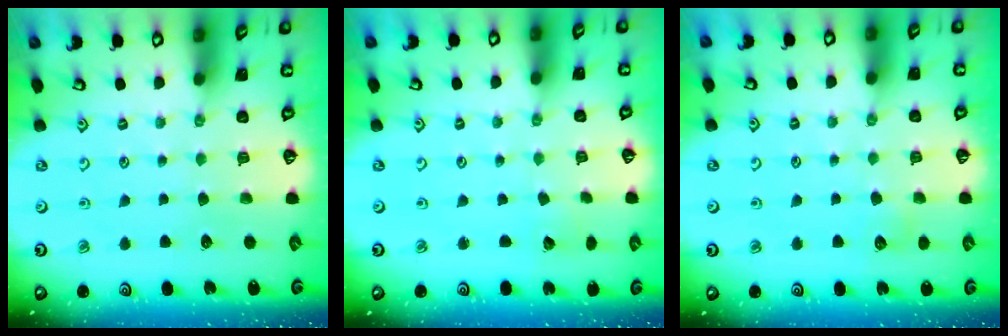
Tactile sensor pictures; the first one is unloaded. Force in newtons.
{"total": 3.4, "press": 3.4, "slide": 0.2}
{"total": 4.6, "press": 4.5, "slide": 0.7}